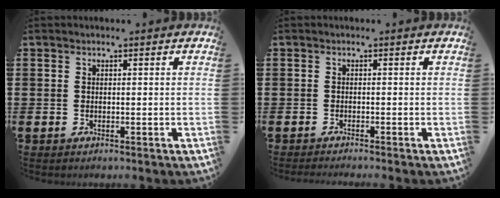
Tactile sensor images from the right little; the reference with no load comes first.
{"total": 0.6, "force": [-0.6, -0.1, 0.1], "torque": [-0.001, -0.003, -0.011]}